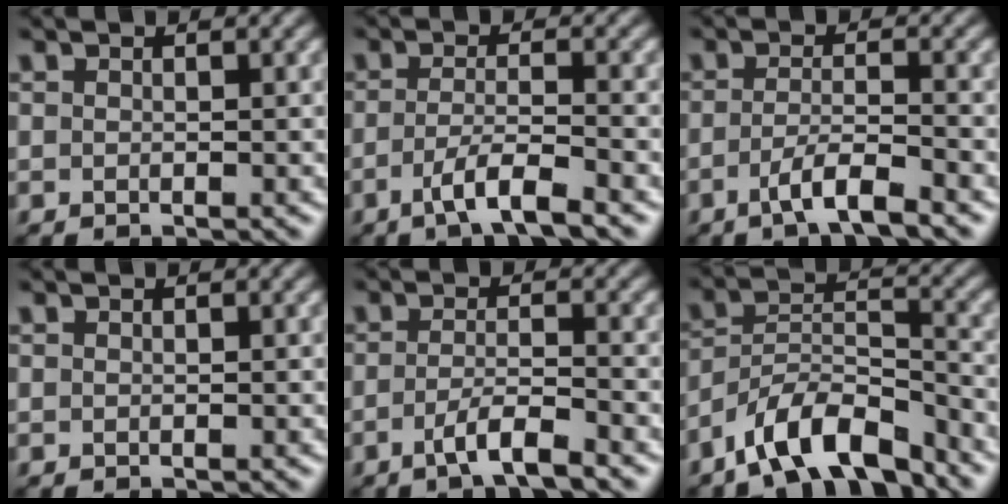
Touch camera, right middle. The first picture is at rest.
{"total": 3.7, "force": [-1.9, 0.6, 3.1], "torque": [-0.061, 0.001, -0.043]}
{"total": 3.4, "force": [-1.8, 0.6, 2.8], "torque": [-0.053, 0.003, -0.042]}
{"total": 0.0}
{"total": 3.1, "force": [-1.6, 0.5, 2.5], "torque": [-0.047, 0.004, -0.038]}
{"total": 7.1, "force": [-5.3, 2.5, 3.9], "torque": [-0.066, 0.005, -0.101]}